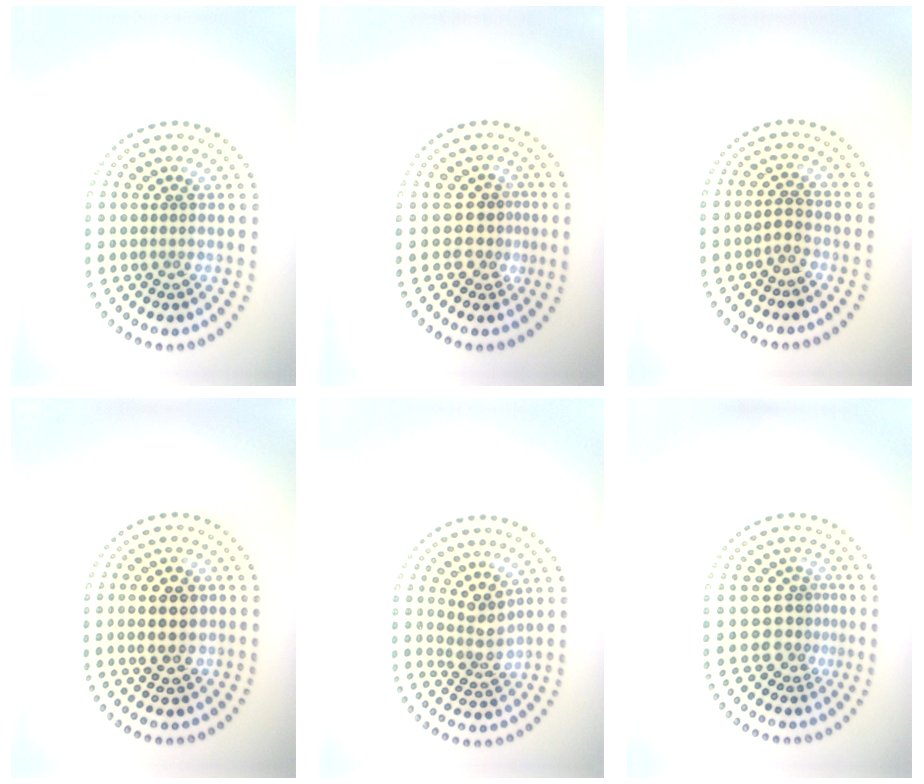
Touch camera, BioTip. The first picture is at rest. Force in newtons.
{"total": 2.4, "press": 2.0, "slide": 1.5}
{"total": 1.7, "press": 1.6, "slide": 0.6}
{"total": 3.7, "press": 3.7, "slide": 0.2}
{"total": 3.0, "press": 2.4, "slide": 1.8}
{"total": 2.9, "press": 2.0, "slide": 2.0}